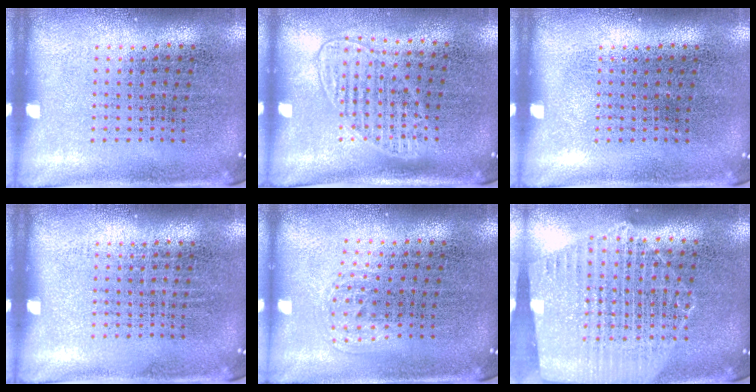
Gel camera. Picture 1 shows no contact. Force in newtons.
{"total": 1.4, "press": 1.2, "slide": 0.7}
{"total": 0.0}
{"total": 0.0}
{"total": 1.0, "press": 0.6, "slide": 0.8}
{"total": 1.6, "press": 1.5, "slide": 0.4}